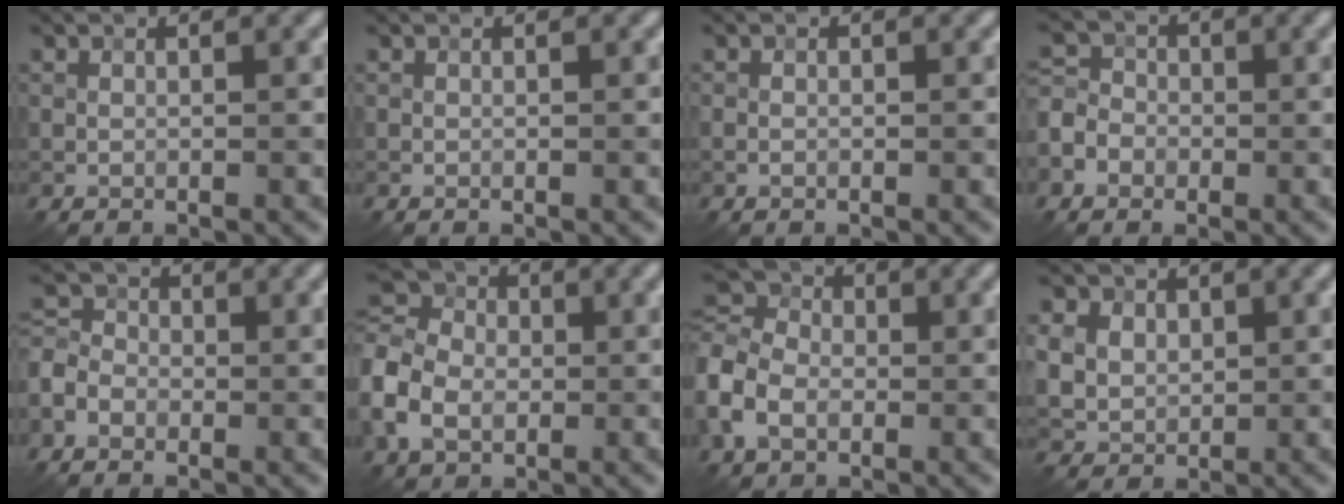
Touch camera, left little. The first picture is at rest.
{"total": 0.0}
{"total": 0.6, "force": [-0.2, 0.4, 0.4], "torque": [-0.008, 0.002, -0.004]}
{"total": 4.6, "force": [-1.7, 3.8, 1.8], "torque": [-0.024, 0.005, -0.045]}
{"total": 3.5, "force": [-1.3, 2.8, 1.7], "torque": [-0.032, 0.006, -0.030]}
{"total": 7.5, "force": [-1.6, 5.7, 4.6], "torque": [-0.119, 0.006, -0.050]}
{"total": 6.3, "force": [-1.6, 4.7, 3.8], "torque": [-0.092, 0.007, -0.051]}
{"total": 7.2, "force": [2.9, 5.7, 3.3], "torque": [-0.084, 0.024, 0.041]}